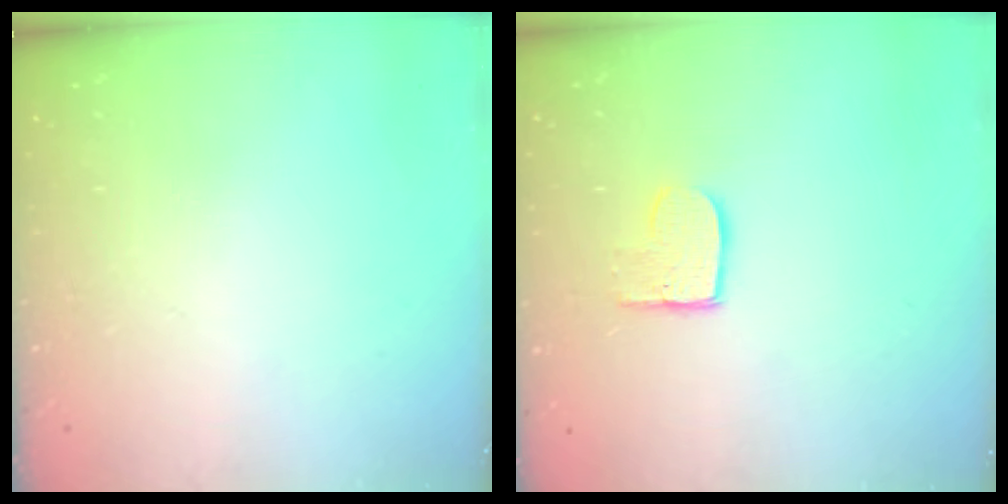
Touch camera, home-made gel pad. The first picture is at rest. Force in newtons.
{"total": 7.8, "press": 7.8, "slide": 0.5}